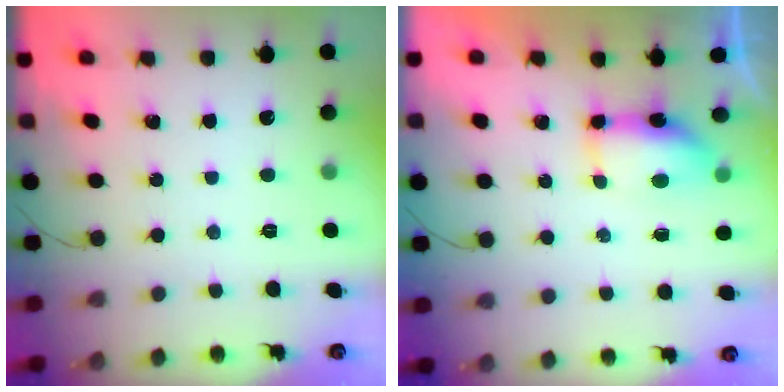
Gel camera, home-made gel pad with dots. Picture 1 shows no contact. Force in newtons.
{"total": 12.1, "press": 8.2, "slide": 8.9}